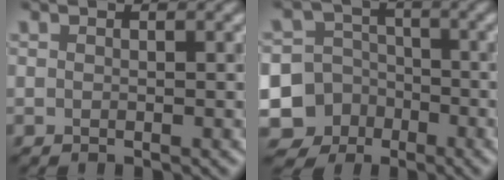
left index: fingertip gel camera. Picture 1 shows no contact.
{"total": 10.2, "force": [-4.6, 9.0, 1.7], "torque": [-0.051, -0.022, -0.096]}